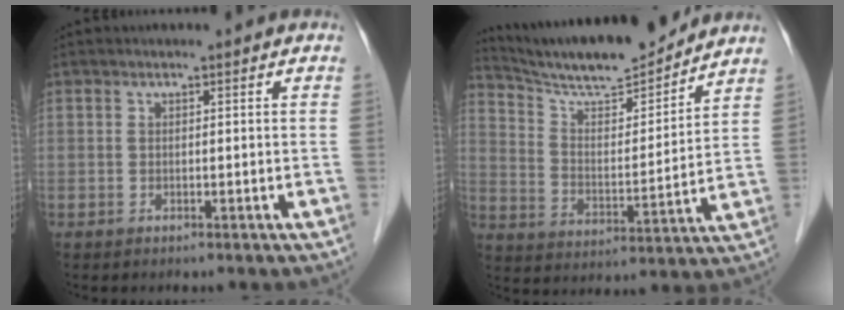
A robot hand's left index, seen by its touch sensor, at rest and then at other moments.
{"total": 15.3, "force": [14.3, 1.2, 5.3], "torque": [-0.098, -0.003, 0.241]}